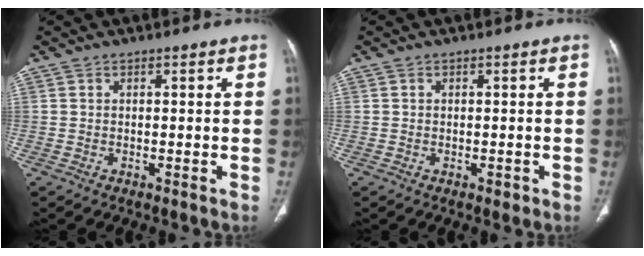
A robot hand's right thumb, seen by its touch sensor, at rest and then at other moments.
{"total": 0.8, "force": [-0.3, 0.5, 0.5], "torque": [-0.003, 0.000, -0.002]}